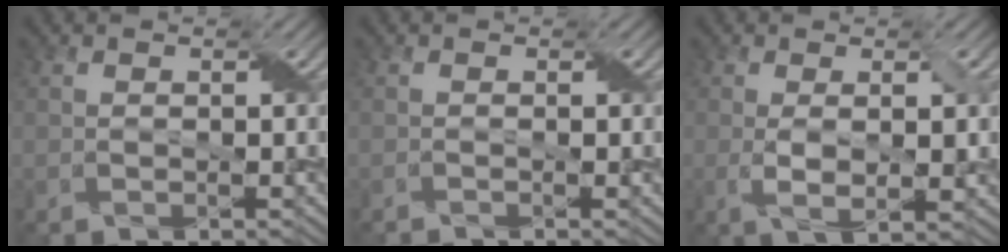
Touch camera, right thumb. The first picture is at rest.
{"total": 0.9, "force": [-0.5, 0.0, 0.7], "torque": [-0.014, 0.000, -0.010]}
{"total": 4.1, "force": [0.3, 1.1, 4.0], "torque": [-0.081, -0.004, 0.009]}